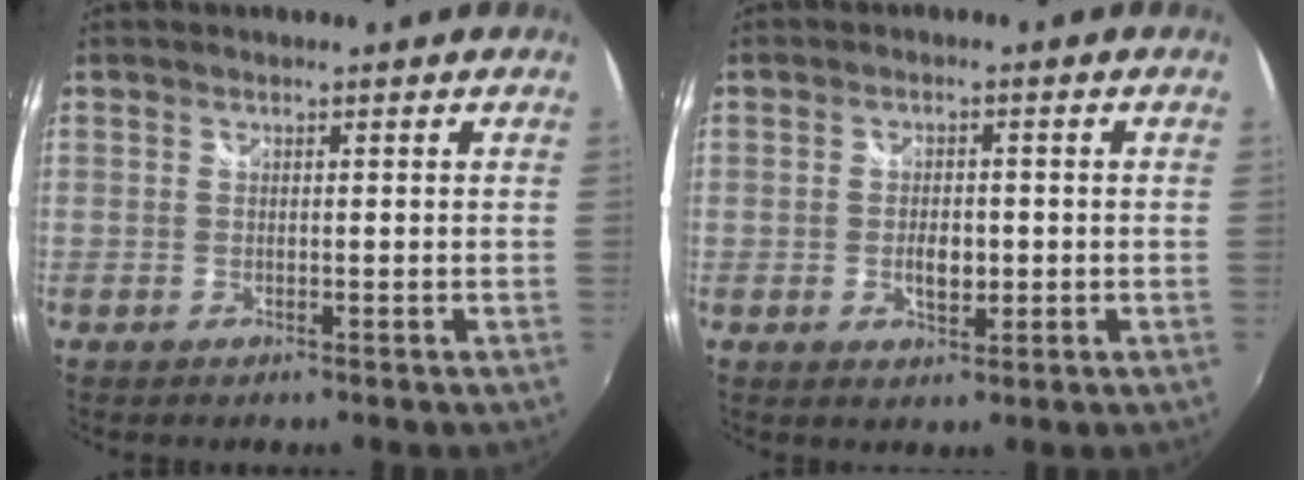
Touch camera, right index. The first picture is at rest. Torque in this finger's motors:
{"motor_torque": [0.05, -0.03, 0.14, 0.04]}